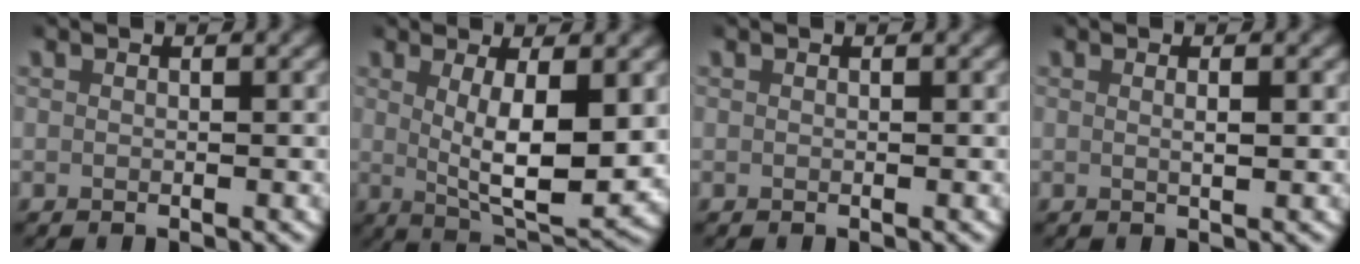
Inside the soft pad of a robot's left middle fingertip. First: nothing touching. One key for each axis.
{"total": 7.0, "fx": 0.8, "fy": 2.4, "fz": 6.5, "tx": -0.104, "ty": -0.023, "tz": 0.025}
{"total": 0.0}
{"total": 0.9, "fx": 0.3, "fy": -0.1, "fz": 0.9, "tx": -0.017, "ty": -0.004, "tz": 0.006}